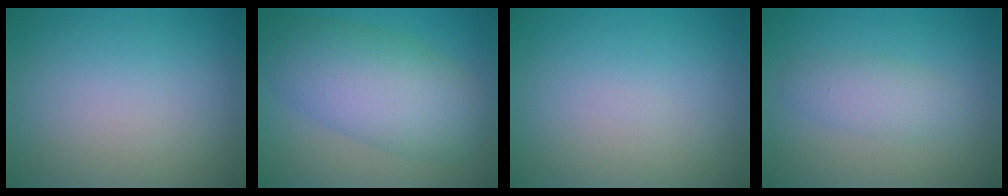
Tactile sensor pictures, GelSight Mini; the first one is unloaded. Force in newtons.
{"total": 8.0, "press": 8.0, "slide": 0.3}
{"total": 0.0}
{"total": 2.3, "press": 2.3, "slide": 0.1}